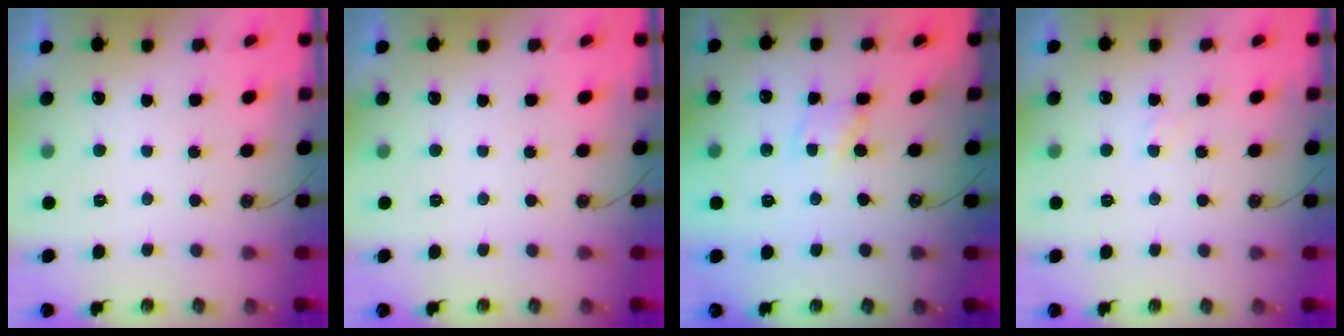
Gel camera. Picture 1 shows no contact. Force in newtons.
{"total": 0.0}
{"total": 1.9, "press": 1.9, "slide": 0.2}
{"total": 1.9, "press": 1.9, "slide": 0.4}